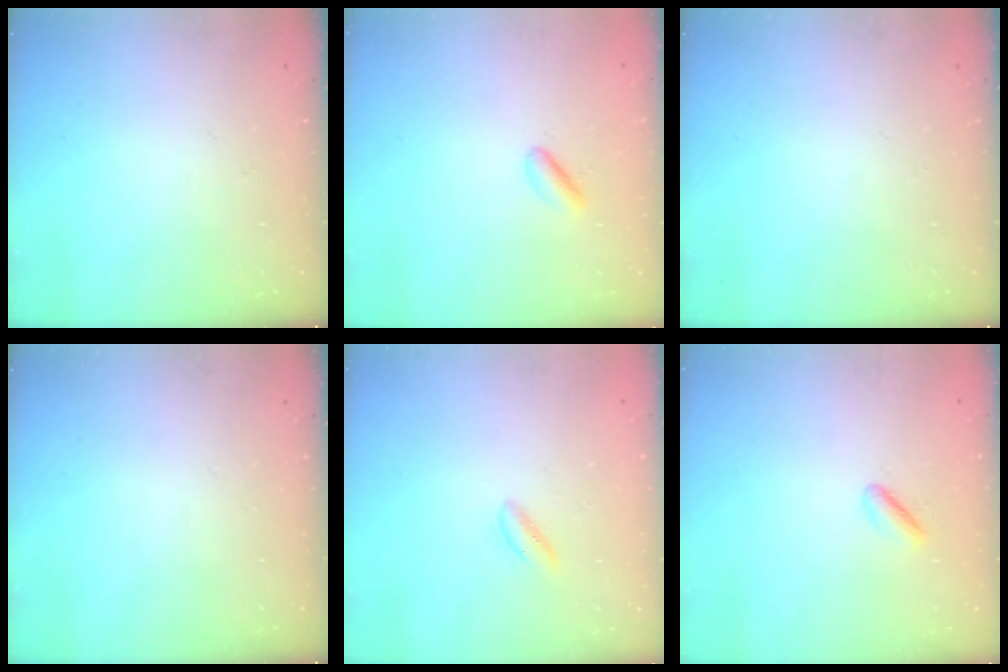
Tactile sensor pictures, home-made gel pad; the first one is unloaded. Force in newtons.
{"total": 2.6, "press": 2.4, "slide": 1.0}
{"total": 0.0}
{"total": 0.0}
{"total": 2.3, "press": 2.2, "slide": 0.9}
{"total": 1.5, "press": 1.3, "slide": 0.6}